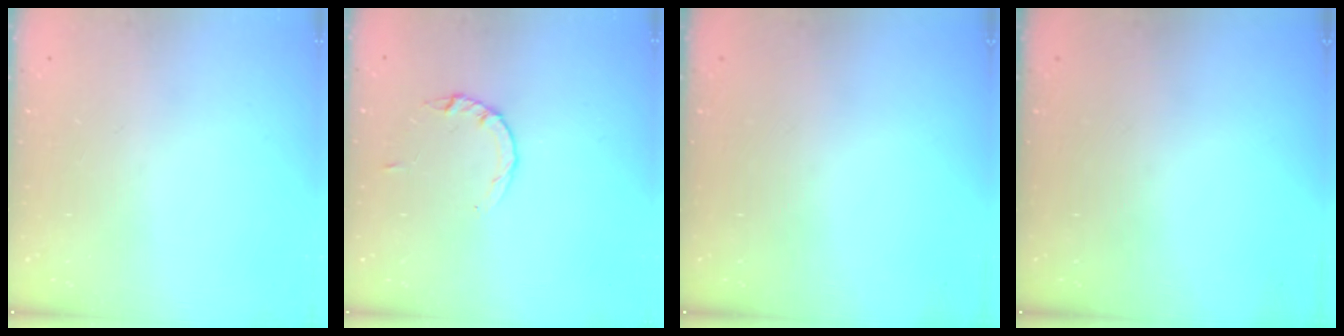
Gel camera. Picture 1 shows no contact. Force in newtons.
{"total": 2.8, "press": 2.8, "slide": 0.4}
{"total": 0.0}
{"total": 0.0}